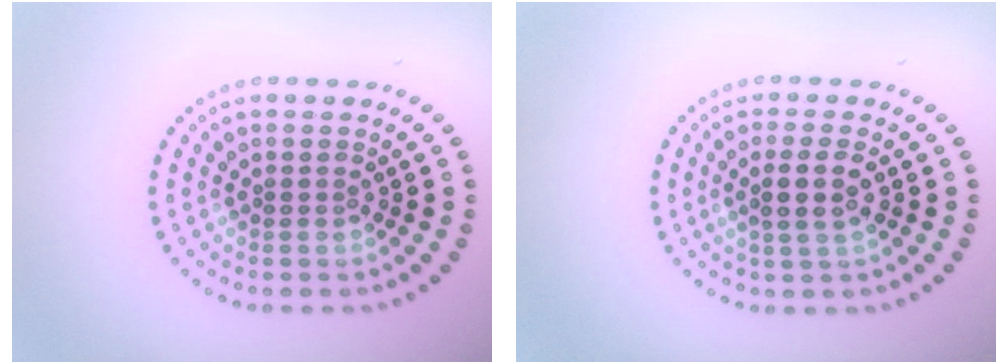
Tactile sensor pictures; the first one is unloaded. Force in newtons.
{"total": 2.6, "press": 2.3, "slide": 1.2}